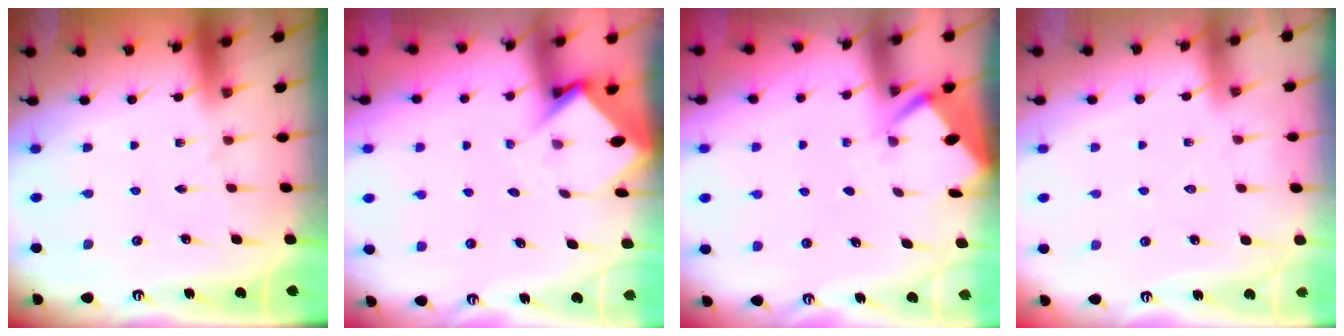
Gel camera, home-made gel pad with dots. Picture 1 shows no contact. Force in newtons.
{"total": 3.5, "press": 3.5, "slide": 0.3}
{"total": 2.7, "press": 2.6, "slide": 0.4}
{"total": 2.9, "press": 2.9, "slide": 0.4}